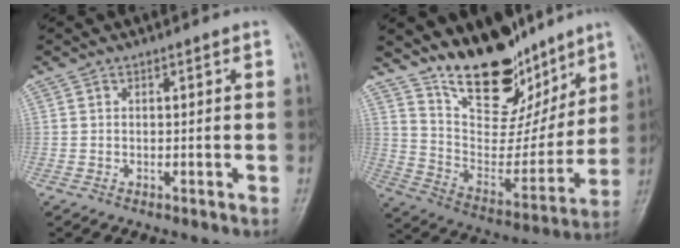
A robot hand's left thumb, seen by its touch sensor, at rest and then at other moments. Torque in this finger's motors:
{"motor_torque": [0.64, 0.28, 1.43, -1.34, 0.07]}